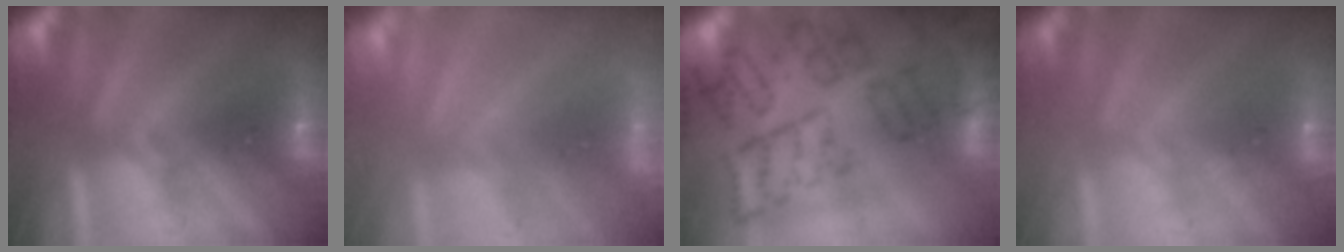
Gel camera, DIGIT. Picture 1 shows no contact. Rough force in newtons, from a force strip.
{"total": 7.1}
{"total": 8.2}
{"total": 1.8}